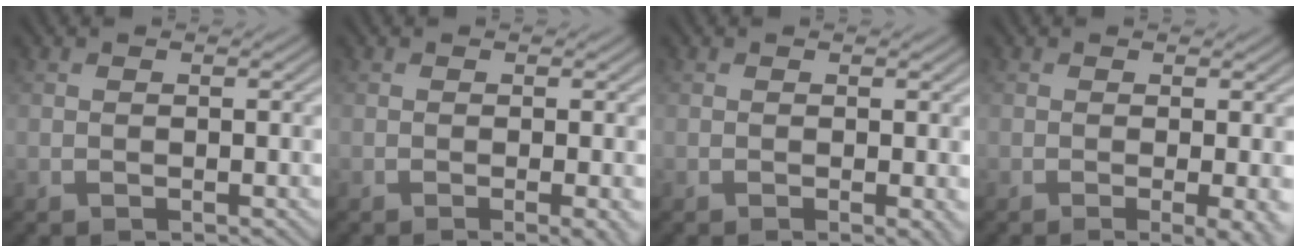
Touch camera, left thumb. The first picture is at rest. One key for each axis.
{"total": 2.3, "fx": -0.6, "fy": 0.4, "fz": 2.2, "tx": -0.032, "ty": -0.001, "tz": -0.013}
{"total": 1.2, "fx": -0.1, "fy": 0.2, "fz": 1.2, "tx": -0.015, "ty": -0.006, "tz": -0.004}
{"total": 4.0, "fx": -0.8, "fy": 0.9, "fz": 3.8, "tx": -0.056, "ty": -0.006, "tz": -0.011}